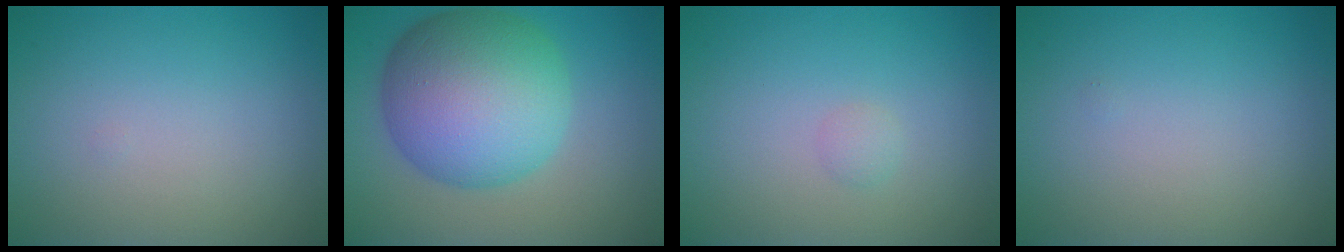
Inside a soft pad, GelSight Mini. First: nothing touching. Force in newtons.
{"total": 12.1, "press": 12.1, "slide": 0.1}
{"total": 0.7, "press": 0.7, "slide": 0.0}
{"total": 0.0}